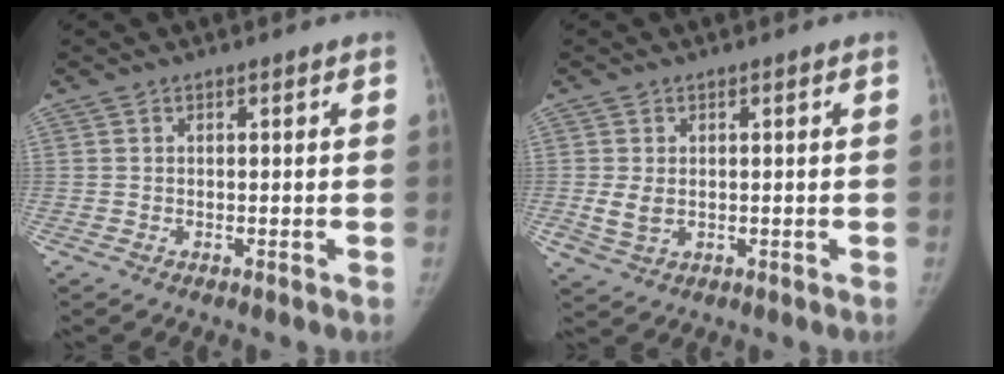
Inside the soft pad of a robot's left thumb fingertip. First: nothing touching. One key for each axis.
{"total": 3.2, "fx": -0.2, "fy": 2.4, "fz": 2.1, "tx": -0.041, "ty": -0.007, "tz": 0.005}